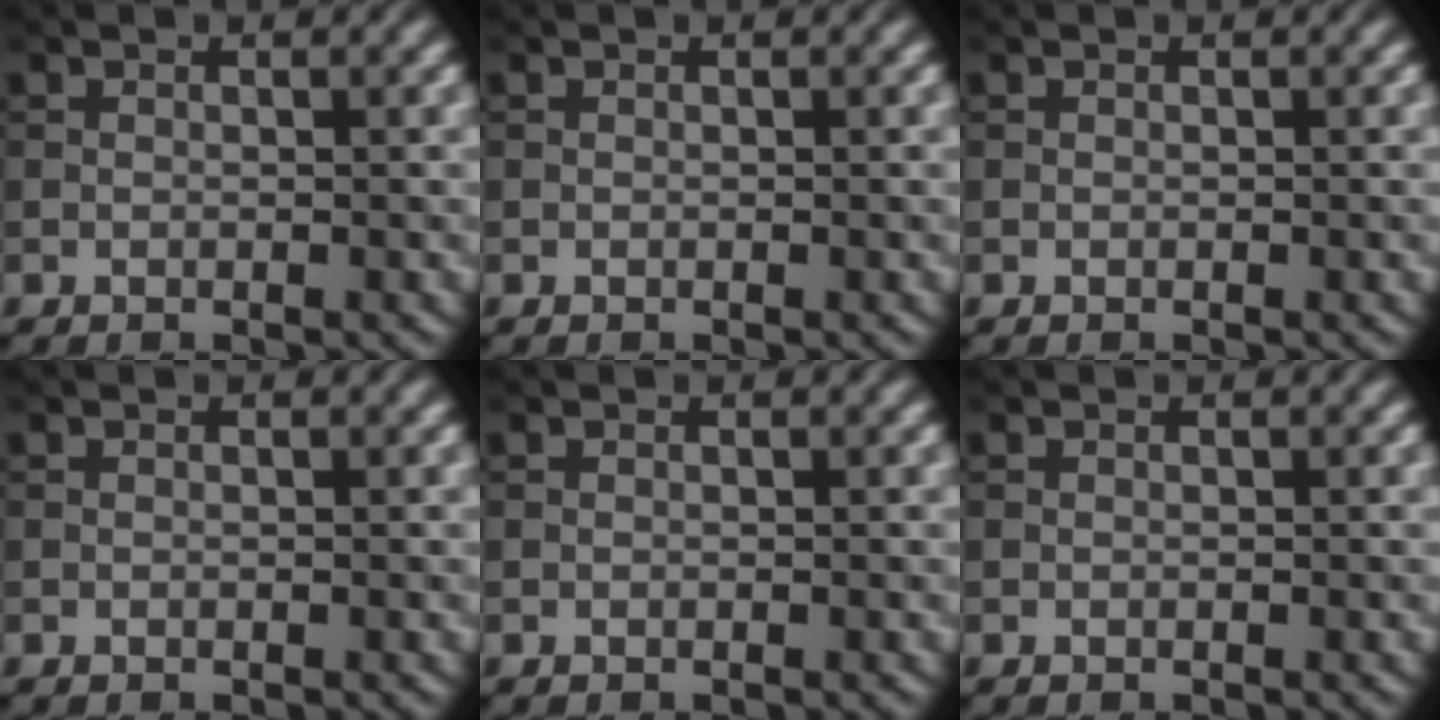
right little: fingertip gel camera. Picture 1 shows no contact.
{"total": 0.0}
{"total": 0.0}
{"total": 0.0}
{"total": 0.0}
{"total": 0.0}